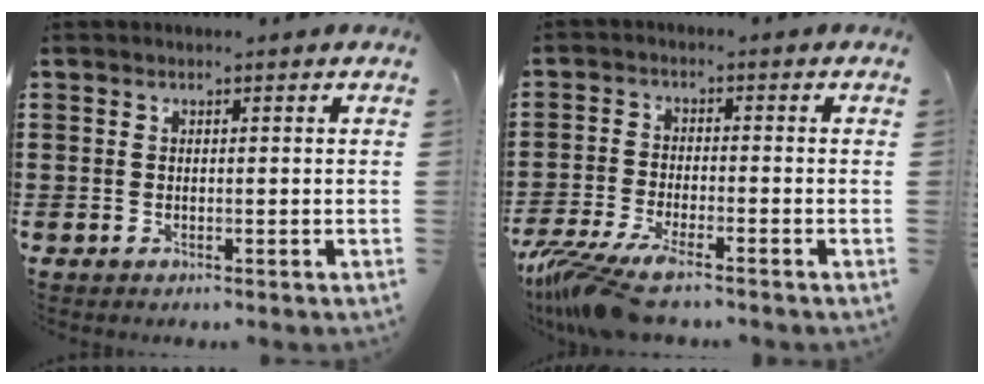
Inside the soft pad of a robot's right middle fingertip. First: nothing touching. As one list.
[{"total": 6.9, "force": [-5.7, 0.7, 3.9], "torque": [-0.100, -0.016, -0.112]}]